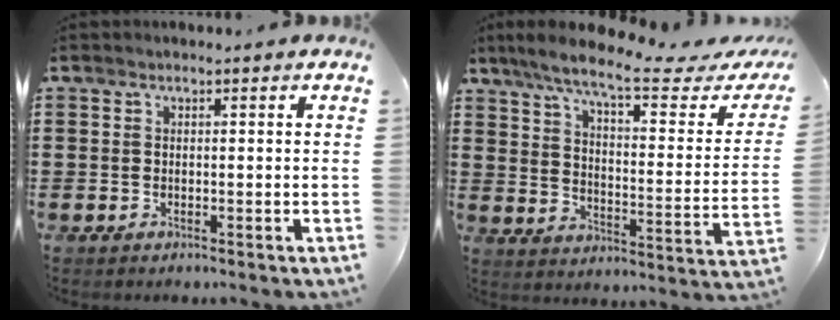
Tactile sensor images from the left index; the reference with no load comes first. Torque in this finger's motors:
{"motor_torque": [2.14, 0.00, 0.75, 0.20]}